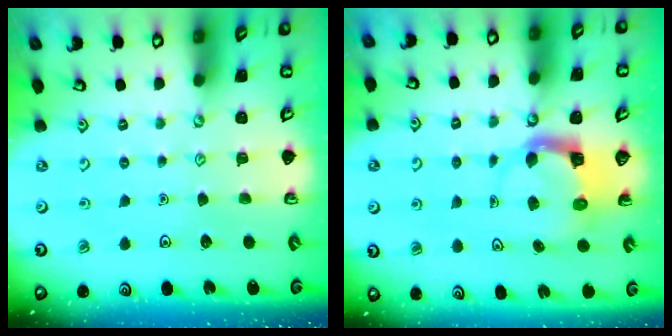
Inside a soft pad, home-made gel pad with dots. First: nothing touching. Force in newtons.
{"total": 3.6, "press": 3.6, "slide": 0.5}